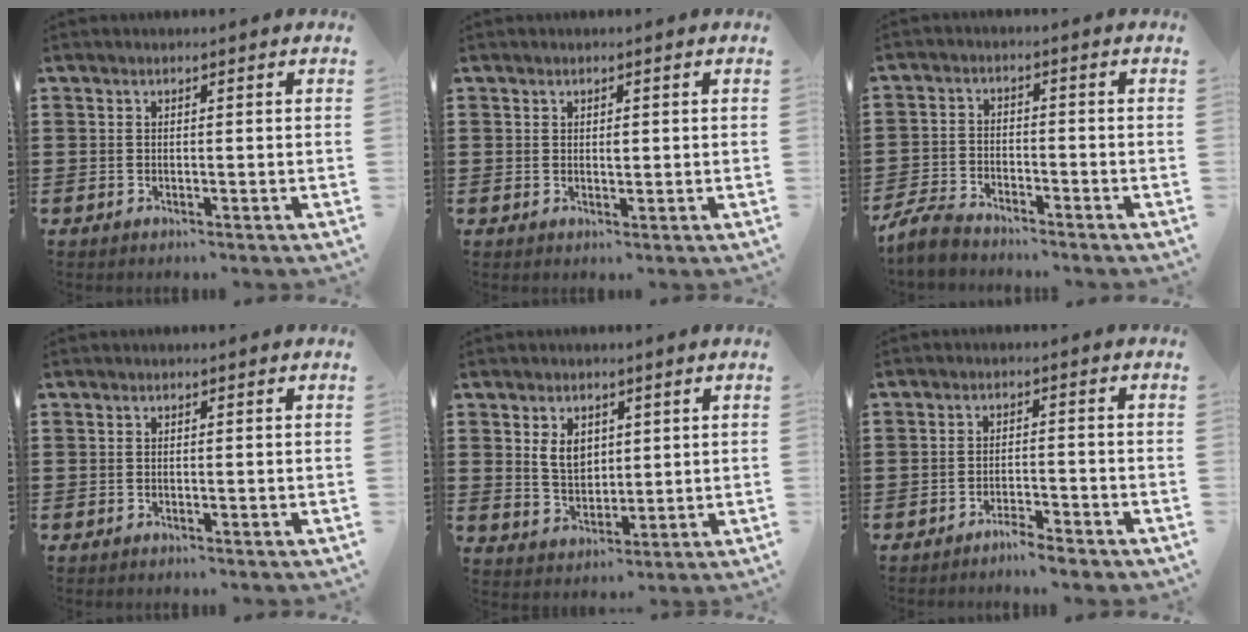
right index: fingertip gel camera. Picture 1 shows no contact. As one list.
[{"total": 1.0, "force": [0.3, 0.5, 0.7], "torque": [-0.016, 0.002, 0.006]}, {"total": 4.2, "force": [-4.1, 0.6, 1.1], "torque": [-0.043, -0.007, -0.086]}, {"total": 0.0}, {"total": 4.9, "force": [1.6, 3.4, 3.1], "torque": [-0.064, 0.006, 0.027]}, {"total": 2.8, "force": [-2.8, -0.1, 0.6], "torque": [-0.013, 0.000, -0.056]}]